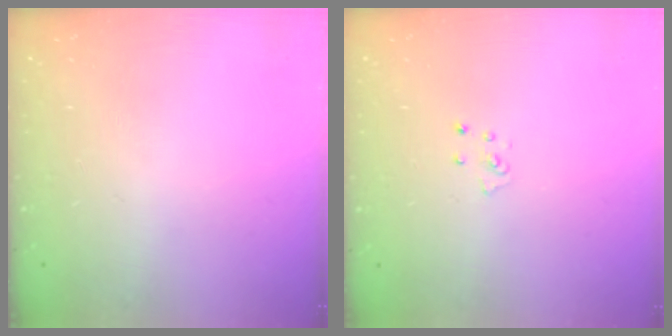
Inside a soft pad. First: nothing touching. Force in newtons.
{"total": 3.7, "press": 3.7, "slide": 0.3}